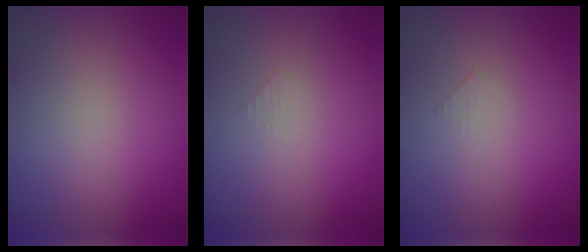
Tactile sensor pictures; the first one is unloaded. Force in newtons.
{"total": 0.5, "press": 0.5, "slide": 0.1}
{"total": 0.5, "press": 0.5, "slide": 0.1}